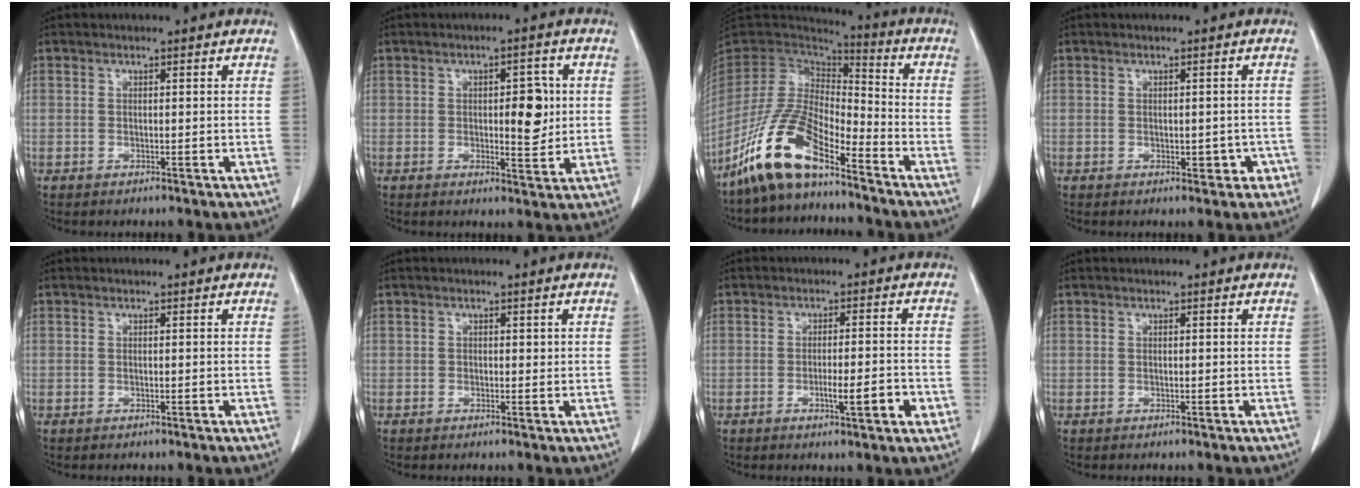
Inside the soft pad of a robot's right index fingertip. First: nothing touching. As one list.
[{"total": 5.6, "force": [0.6, 2.1, 5.2], "torque": [-0.066, -0.002, 0.009]}, {"total": 13.3, "force": [-9.4, 3.6, 8.7], "torque": [-0.187, 0.003, -0.185]}, {"total": 2.7, "force": [-0.9, 1.6, 2.0], "torque": [-0.014, 0.010, -0.005]}, {"total": 0.0}, {"total": 0.9, "force": [0.1, 0.6, 0.7], "torque": [-0.006, 0.000, 0.000]}, {"total": 5.5, "force": [-1.9, 0.7, 5.1], "torque": [-0.074, -0.002, -0.025]}, {"total": 0.0}]